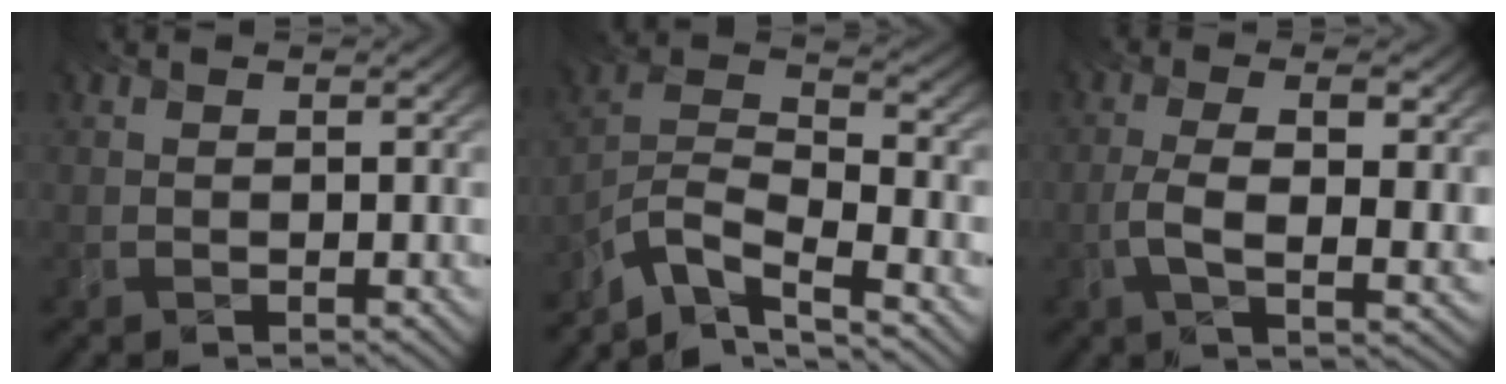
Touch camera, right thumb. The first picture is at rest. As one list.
[{"total": 8.0, "force": [-7.4, 1.2, 3.0], "torque": [-0.055, -0.004, -0.158]}, {"total": 6.1, "force": [-0.9, 2.3, 5.6], "torque": [-0.101, -0.017, -0.017]}]